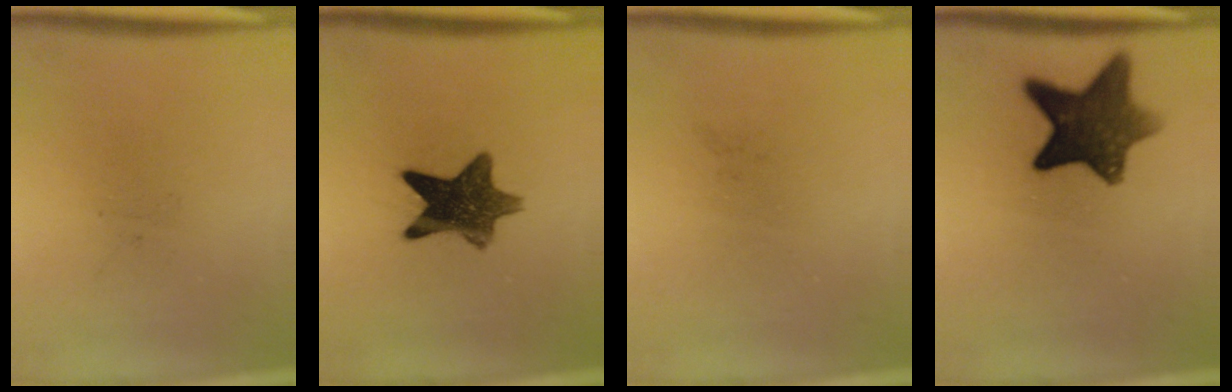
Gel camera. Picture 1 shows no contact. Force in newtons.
{"total": 10.6}
{"total": 0.0}
{"total": 11.3}